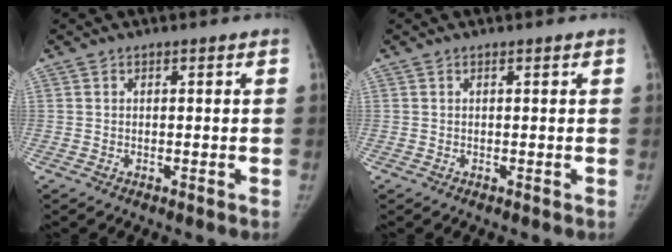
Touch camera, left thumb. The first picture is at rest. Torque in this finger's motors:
{"motor_torque": [-0.10, -0.11, -0.05, 0.33, -0.01]}